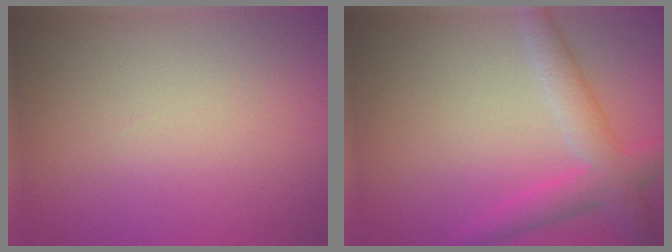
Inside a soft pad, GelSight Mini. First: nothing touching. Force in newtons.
{"total": 3.4, "press": 3.4, "slide": 0.1}